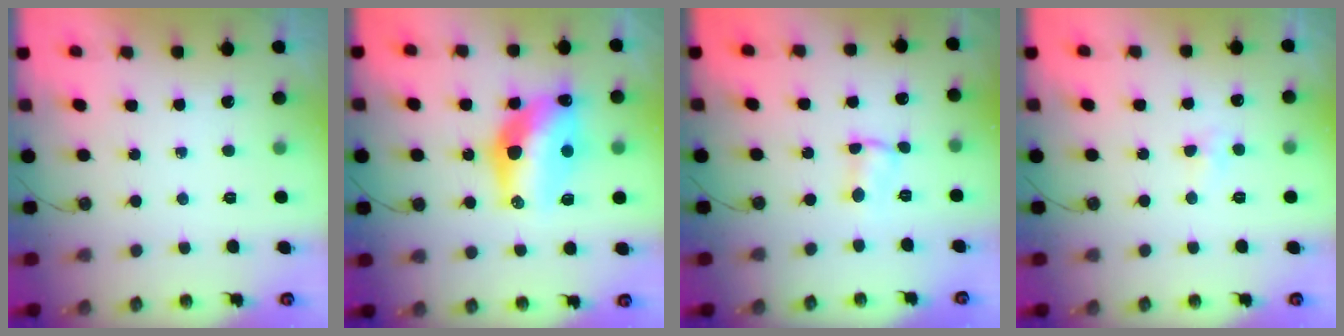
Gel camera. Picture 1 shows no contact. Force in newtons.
{"total": 15.9, "press": 15.5, "slide": 3.3}
{"total": 1.5, "press": 1.4, "slide": 0.4}
{"total": 3.9, "press": 3.9, "slide": 0.6}